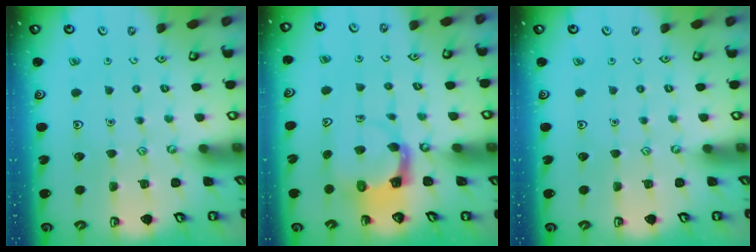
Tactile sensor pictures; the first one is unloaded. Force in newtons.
{"total": 3.5, "press": 3.5, "slide": 0.4}
{"total": 0.0}